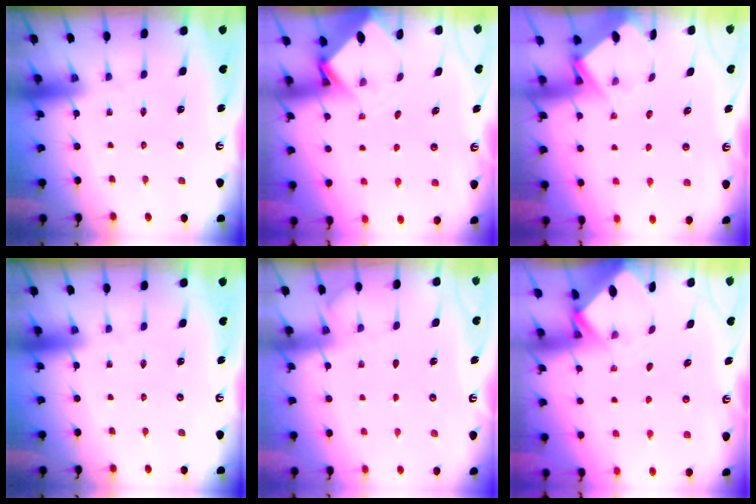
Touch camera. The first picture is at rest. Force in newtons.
{"total": 3.2, "press": 3.2, "slide": 0.2}
{"total": 3.9, "press": 3.9, "slide": 0.4}
{"total": 0.0}
{"total": 3.6, "press": 3.6, "slide": 0.5}
{"total": 2.4, "press": 2.4, "slide": 0.1}